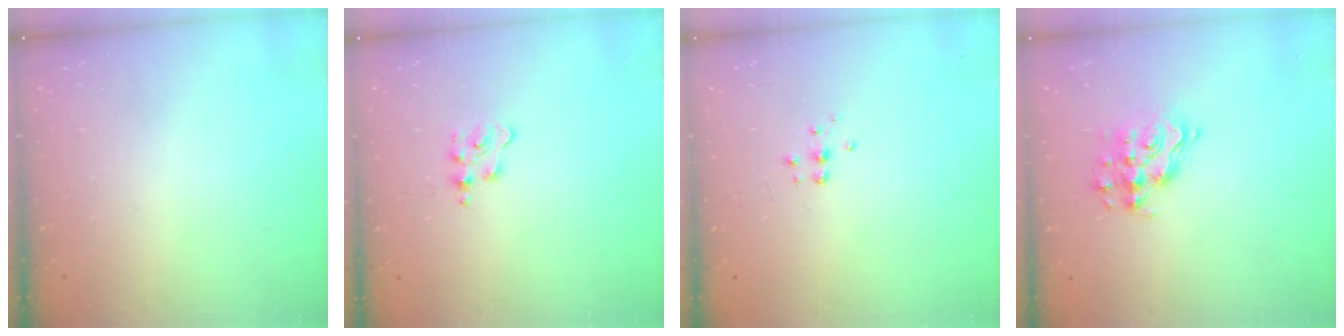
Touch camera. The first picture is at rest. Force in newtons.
{"total": 3.0, "press": 3.0, "slide": 0.5}
{"total": 4.8, "press": 4.7, "slide": 0.4}
{"total": 10.7, "press": 10.7, "slide": 0.8}